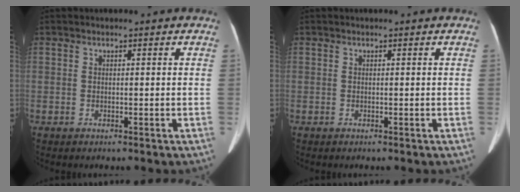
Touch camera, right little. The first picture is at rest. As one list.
[{"total": 0.0}]